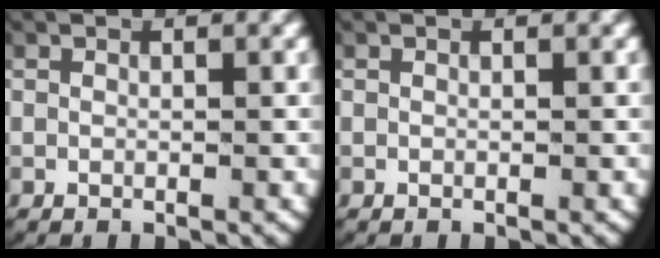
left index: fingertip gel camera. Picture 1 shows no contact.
{"total": 0.0}